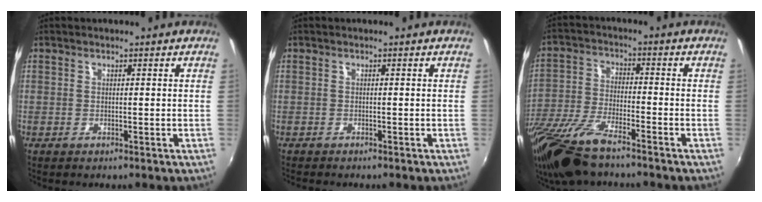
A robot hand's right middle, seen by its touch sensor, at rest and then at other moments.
{"total": 1.0, "force": [-1.0, -0.1, 0.2], "torque": [-0.006, -0.009, -0.017]}
{"total": 16.0, "force": [-12.0, 3.9, 9.8], "torque": [-0.210, -0.044, -0.230]}